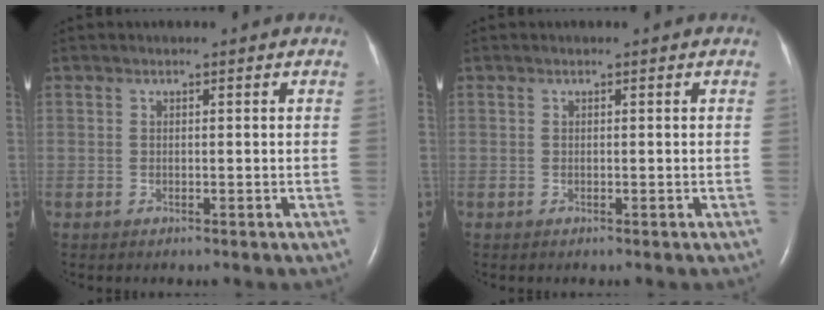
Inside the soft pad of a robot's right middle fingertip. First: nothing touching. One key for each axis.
{"total": 0.0}